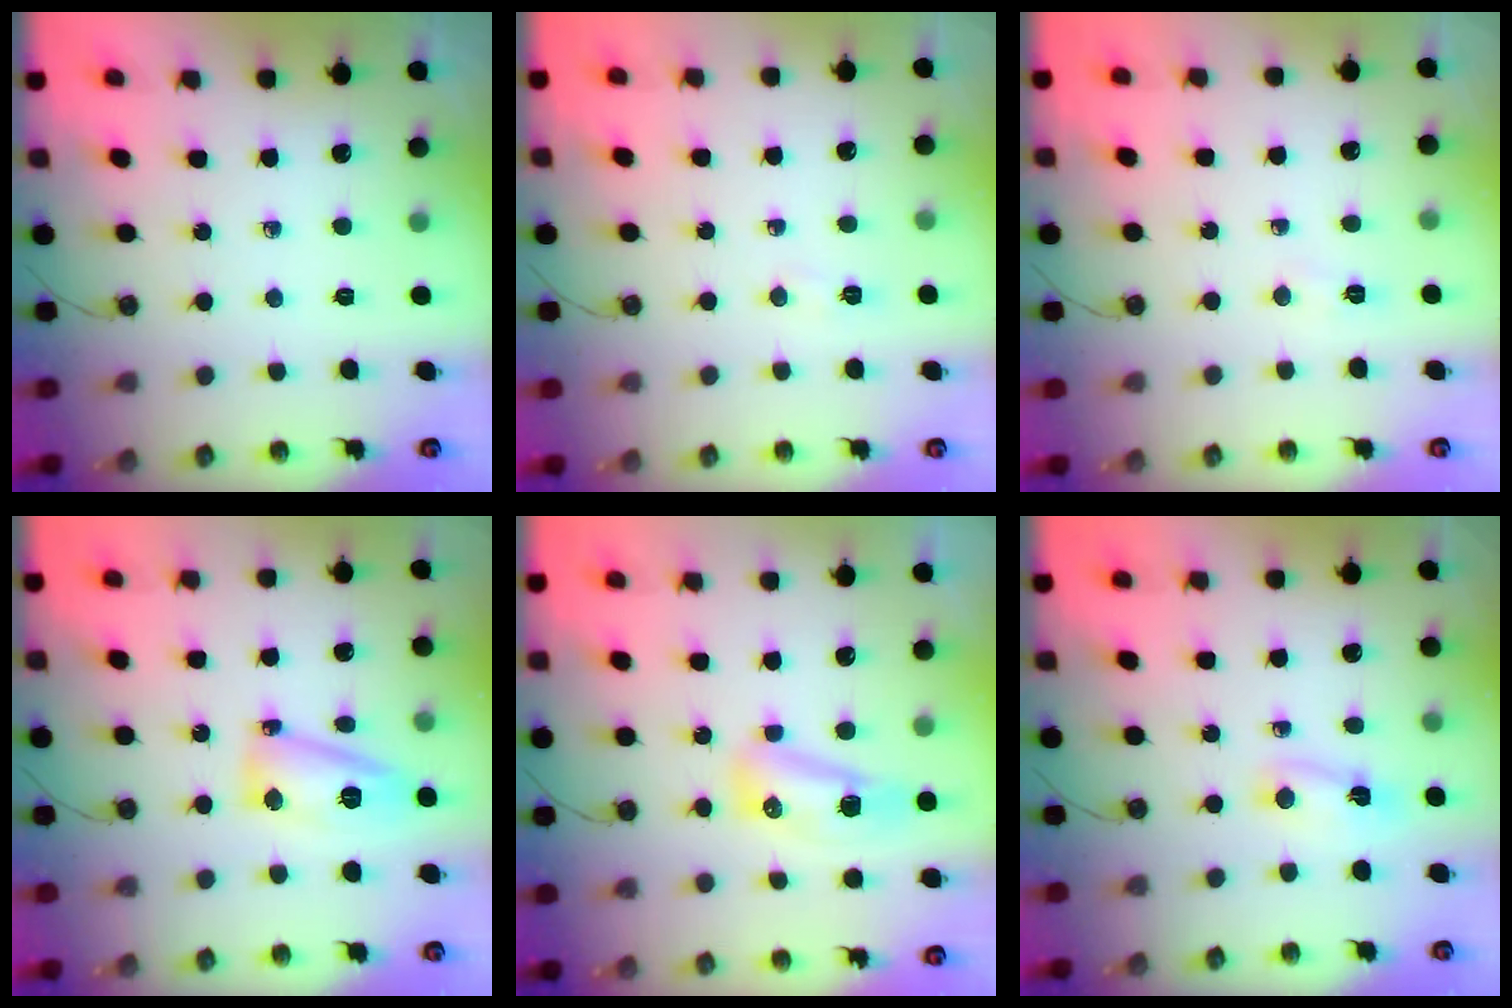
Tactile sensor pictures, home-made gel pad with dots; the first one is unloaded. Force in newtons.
{"total": 3.7, "press": 3.6, "slide": 0.5}
{"total": 3.4, "press": 3.4, "slide": 0.5}
{"total": 11.3, "press": 11.2, "slide": 1.3}
{"total": 9.0, "press": 8.9, "slide": 1.8}
{"total": 2.4, "press": 2.3, "slide": 0.6}